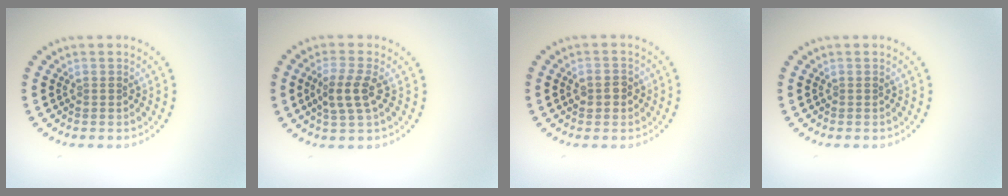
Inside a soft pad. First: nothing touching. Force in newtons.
{"total": 2.9, "press": 2.7, "slide": 1.2}
{"total": 1.8, "press": 1.8, "slide": 0.1}
{"total": 0.0}